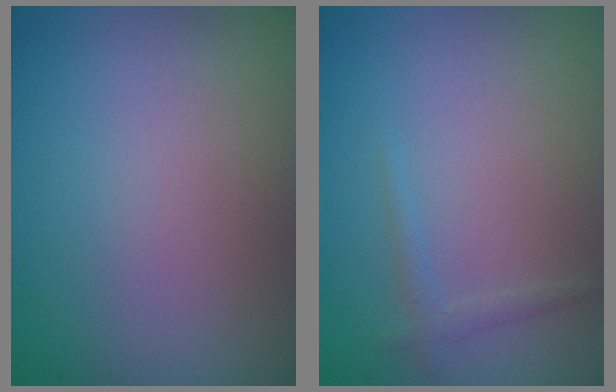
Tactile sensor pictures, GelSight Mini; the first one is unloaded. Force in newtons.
{"total": 0.9, "press": 0.9, "slide": 0.1}